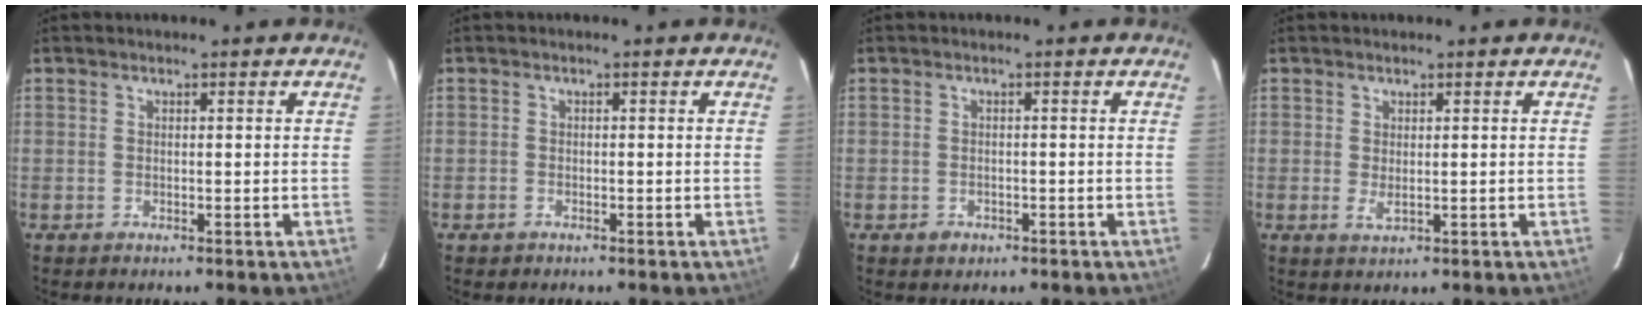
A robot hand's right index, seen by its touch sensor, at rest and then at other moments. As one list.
[{"total": 1.1, "force": [-0.7, 0.8, 0.1], "torque": [-0.003, 0.004, -0.011]}, {"total": 2.1, "force": [-1.2, 1.6, 0.7], "torque": [-0.011, -0.001, -0.014]}, {"total": 1.8, "force": [0.1, 0.7, 1.6], "torque": [-0.030, -0.005, 0.003]}]